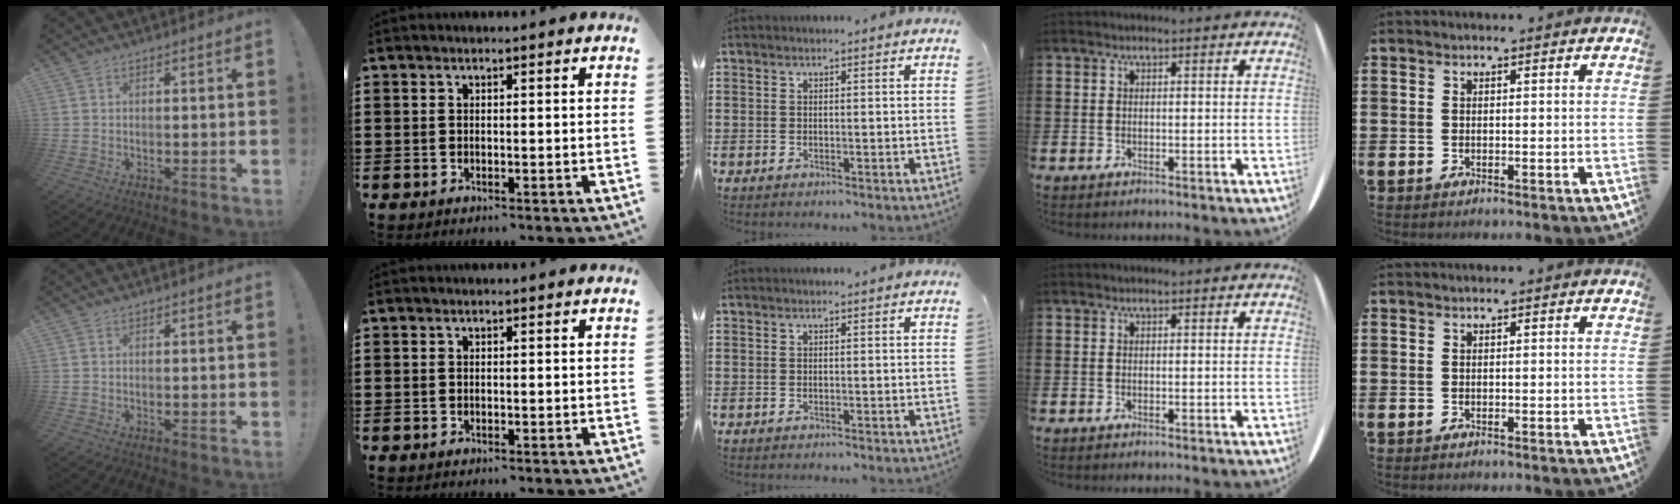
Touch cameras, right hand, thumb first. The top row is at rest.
{}